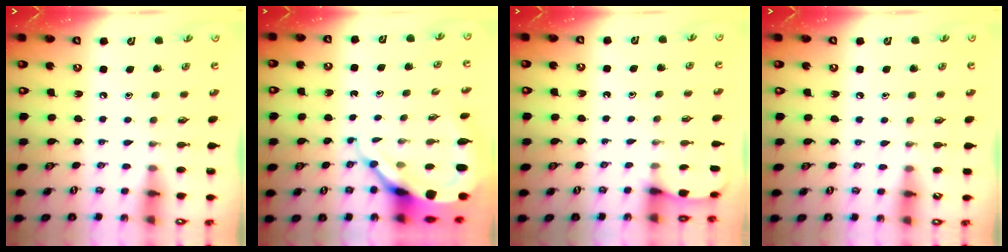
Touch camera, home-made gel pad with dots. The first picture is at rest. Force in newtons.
{"total": 9.9, "press": 9.8, "slide": 1.0}
{"total": 2.8, "press": 2.8, "slide": 0.1}
{"total": 2.8, "press": 2.8, "slide": 0.4}